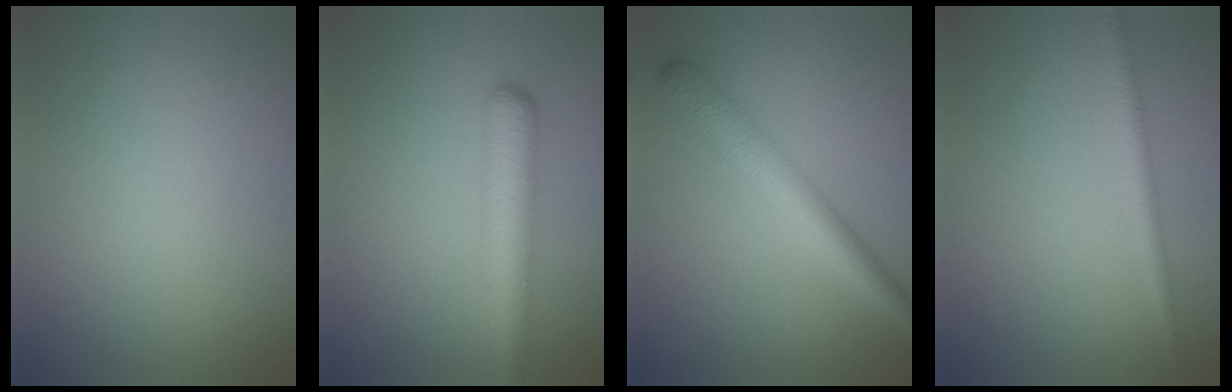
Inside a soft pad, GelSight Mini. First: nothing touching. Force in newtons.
{"total": 4.7, "press": 4.7, "slide": 0.1}
{"total": 4.2, "press": 4.2, "slide": 0.0}
{"total": 1.8, "press": 1.8, "slide": 0.1}